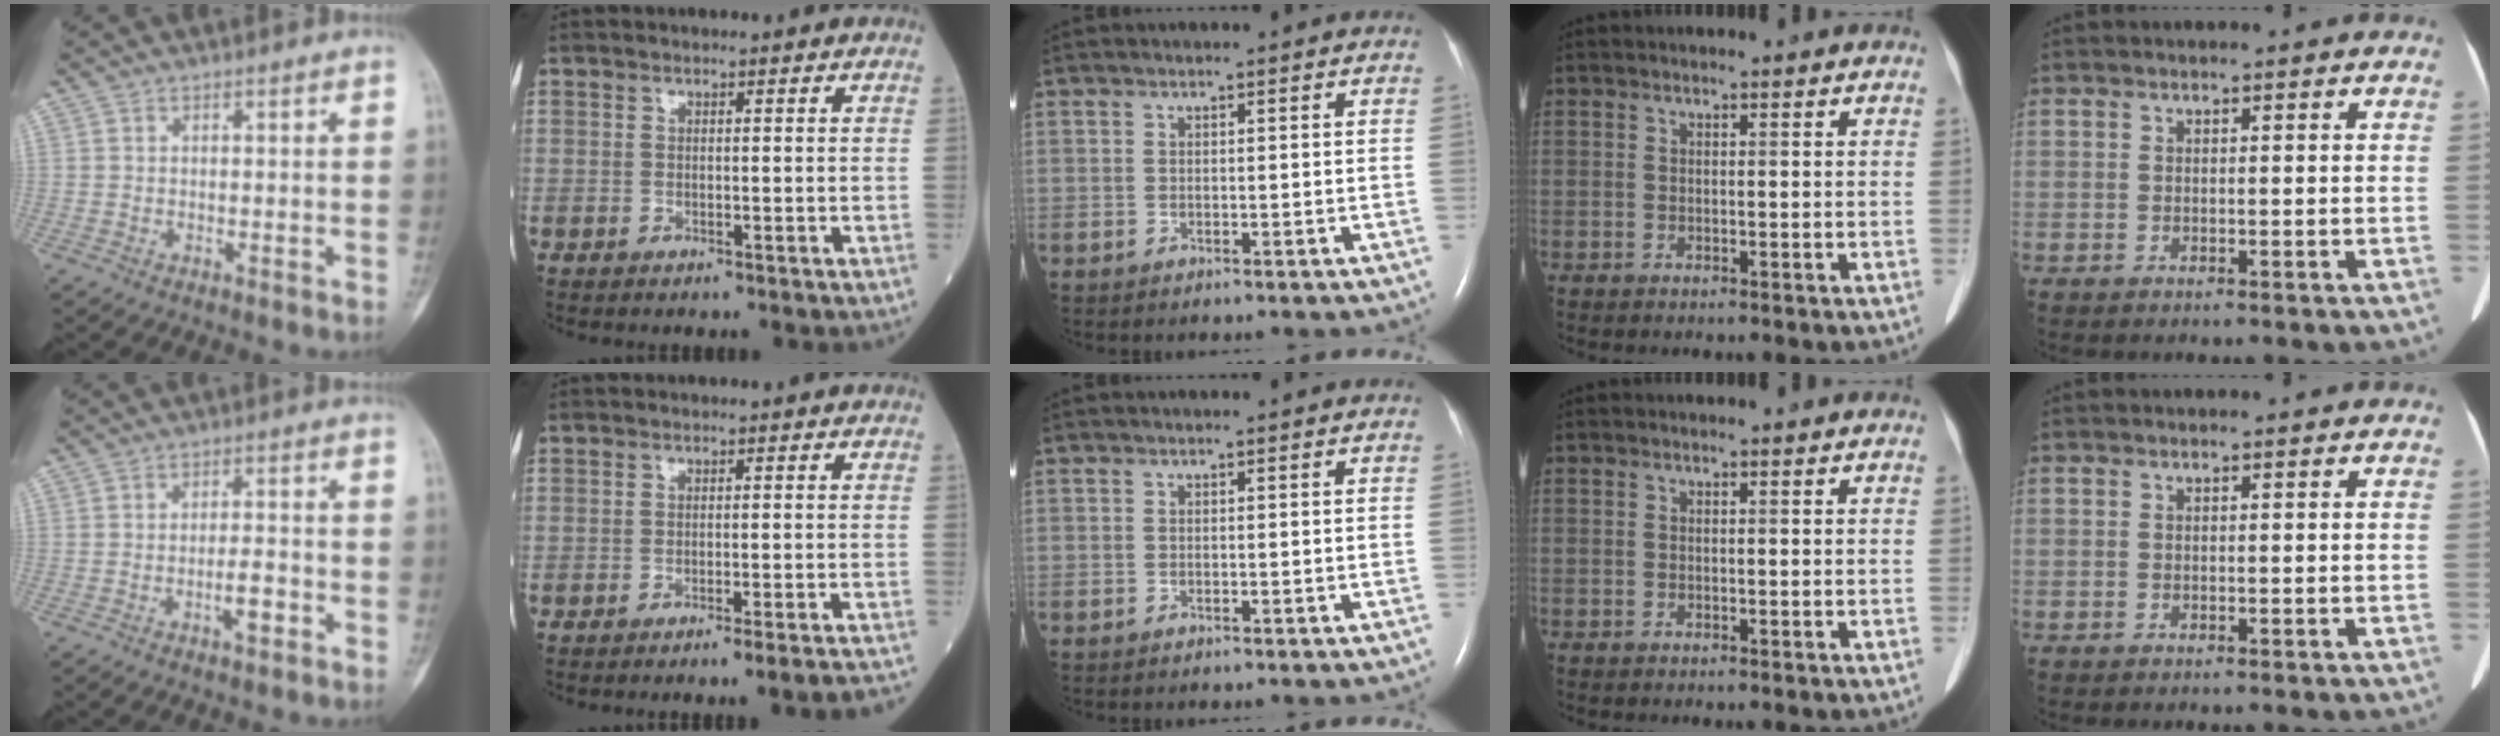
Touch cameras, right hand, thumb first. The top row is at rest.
{"thumb": {"total": 3.9, "force": [-1.7, 1.2, 3.3], "torque": [-0.050, 0.013, -0.029]}, "index": {"total": 6.3, "force": [-5.6, -1.2, 2.7], "torque": [-0.013, -0.011, -0.071]}}